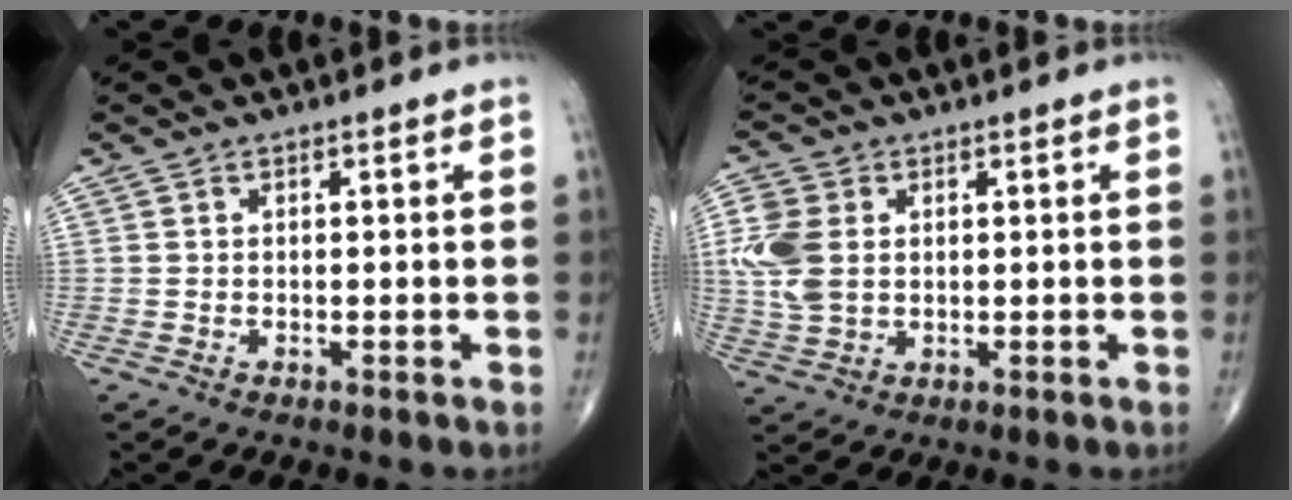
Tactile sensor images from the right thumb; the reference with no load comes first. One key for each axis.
{"total": 8.3, "fx": 1.1, "fy": 6.0, "fz": 5.7, "tx": -0.133, "ty": 0.004, "tz": 0.026}